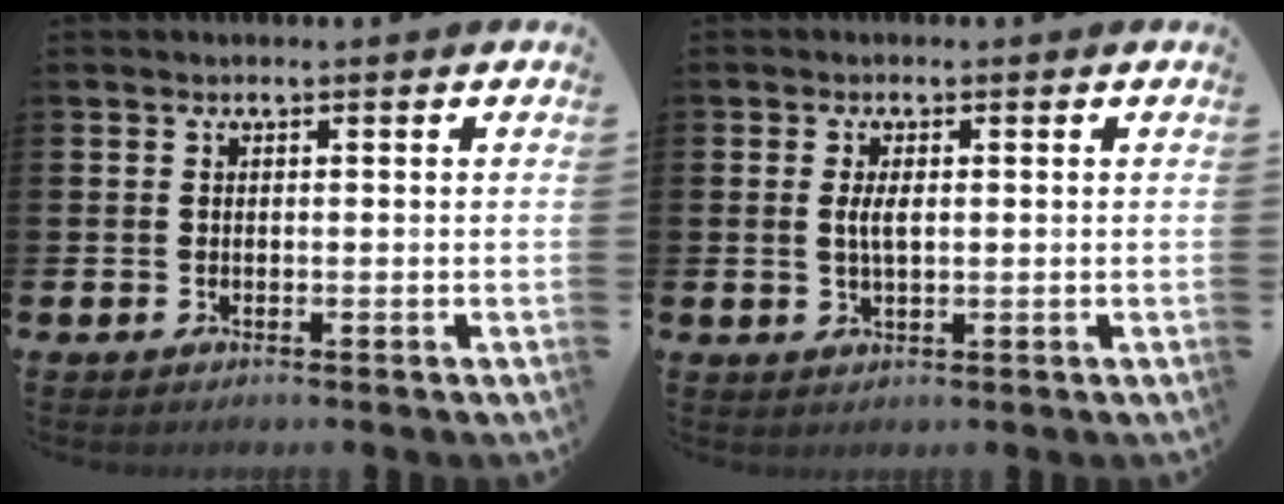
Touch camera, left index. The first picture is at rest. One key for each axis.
{"total": 2.6, "fx": 0.4, "fy": 1.0, "fz": 2.3, "tx": -0.046, "ty": 0.005, "tz": 0.005}